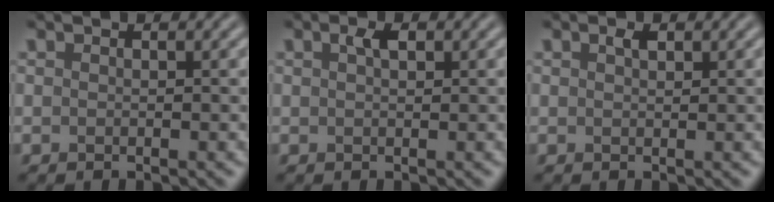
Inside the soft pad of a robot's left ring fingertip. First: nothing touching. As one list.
[{"total": 1.4, "force": [0.7, 0.7, 1.1], "torque": [-0.021, 0.002, 0.012]}, {"total": 1.0, "force": [0.6, 0.5, 0.7], "torque": [-0.015, 0.000, 0.010]}]